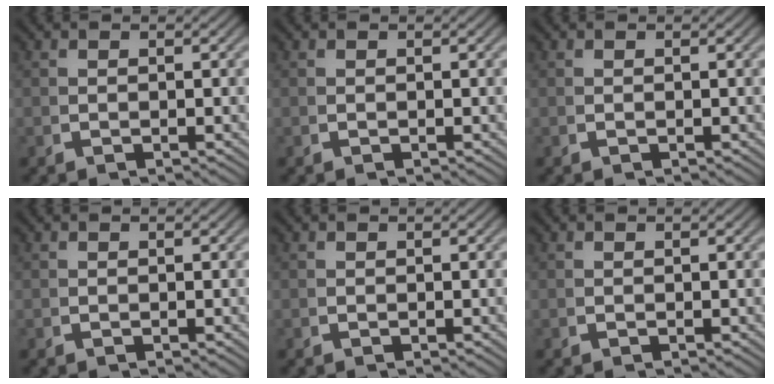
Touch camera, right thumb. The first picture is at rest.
{"total": 0.0}
{"total": 0.0}
{"total": 0.0}
{"total": 0.0}
{"total": 0.0}